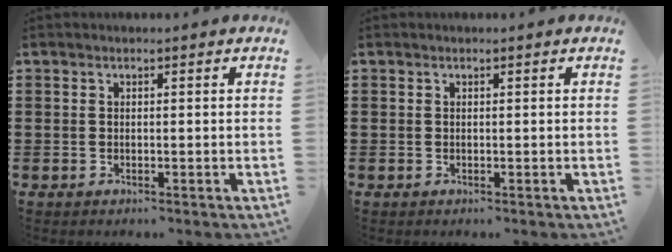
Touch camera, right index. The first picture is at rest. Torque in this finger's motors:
{"motor_torque": [0.14, 0.13, 0.00, 0.00]}